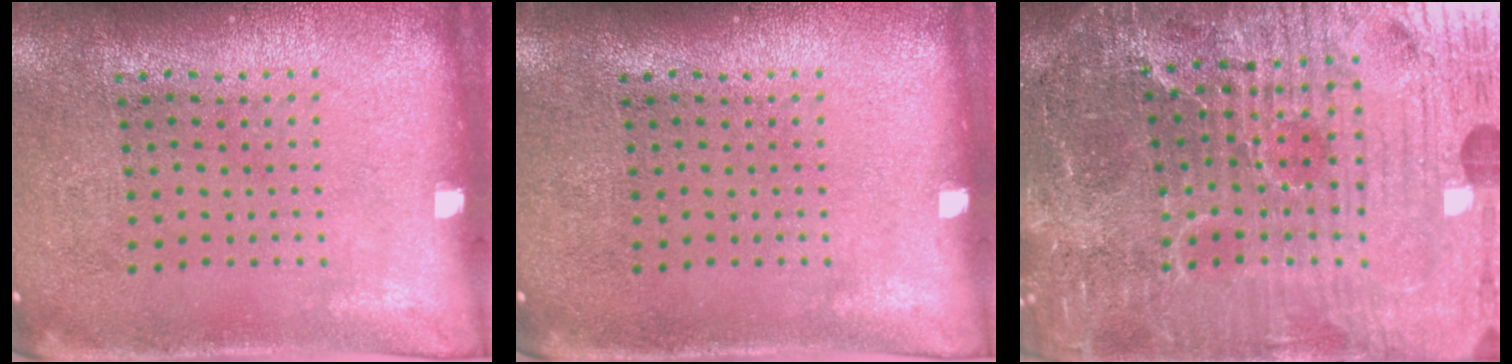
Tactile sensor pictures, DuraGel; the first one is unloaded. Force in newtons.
{"total": 0.0}
{"total": 7.3, "press": 6.6, "slide": 3.1}